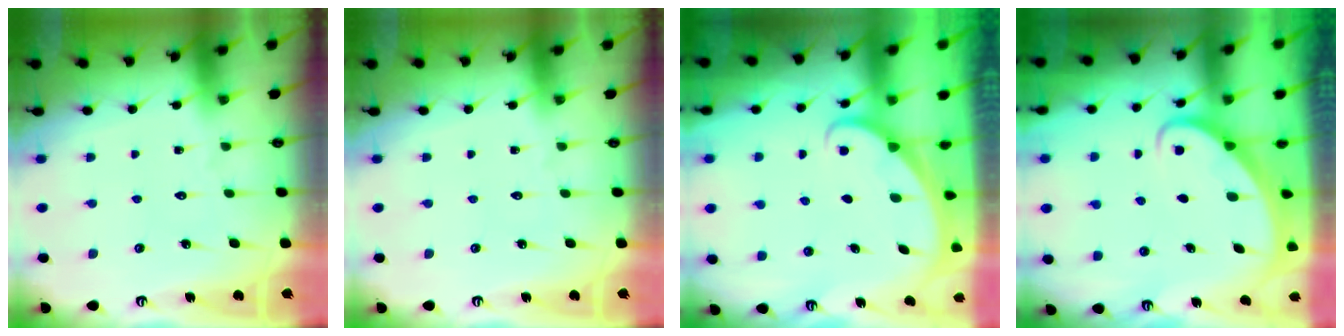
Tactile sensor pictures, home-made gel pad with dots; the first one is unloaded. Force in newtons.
{"total": 0.0}
{"total": 1.2, "press": 1.2, "slide": 0.0}
{"total": 2.4, "press": 2.4, "slide": 0.2}